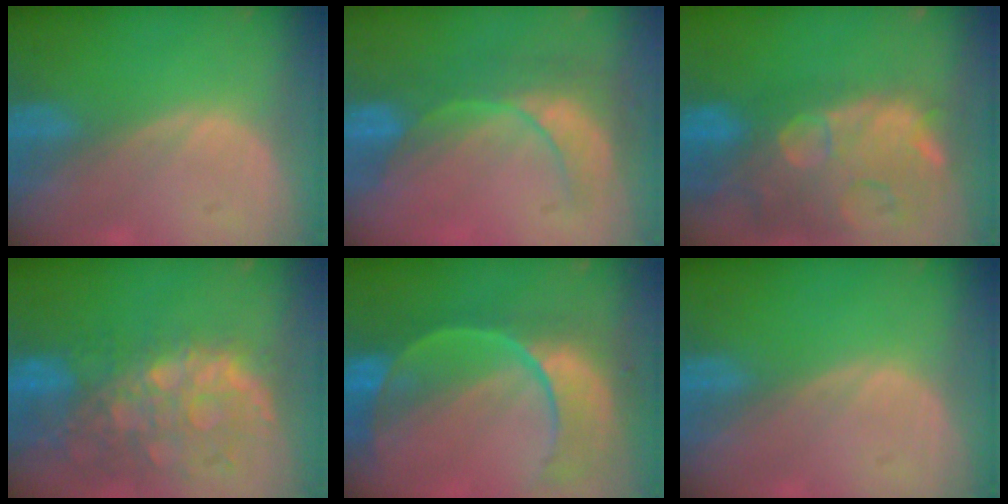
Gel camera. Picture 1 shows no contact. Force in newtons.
{"total": 9.0, "press": 7.7, "slide": 4.5}
{"total": 14.9, "press": 11.9, "slide": 9.0}
{"total": 12.0, "press": 10.0, "slide": 6.7}
{"total": 11.2, "press": 9.4, "slide": 6.1}
{"total": 0.0}